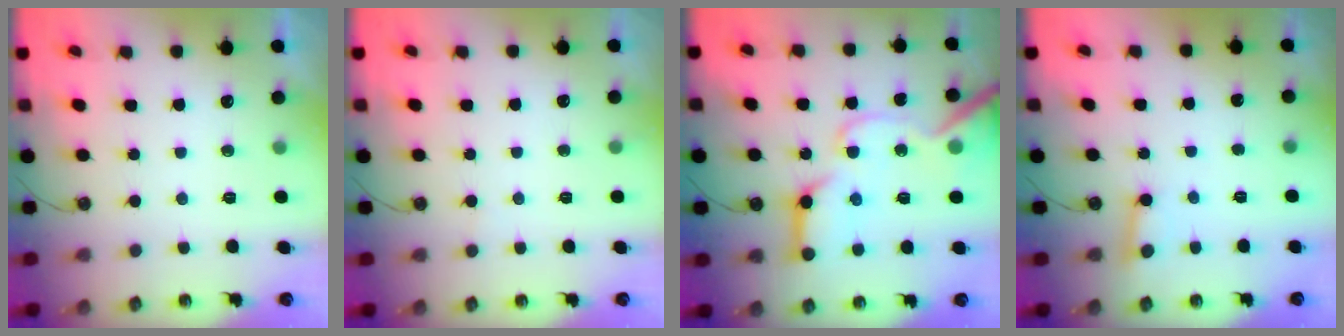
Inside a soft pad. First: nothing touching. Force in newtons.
{"total": 2.5, "press": 2.5, "slide": 0.3}
{"total": 21.5, "press": 21.4, "slide": 2.4}
{"total": 2.9, "press": 2.9, "slide": 0.4}